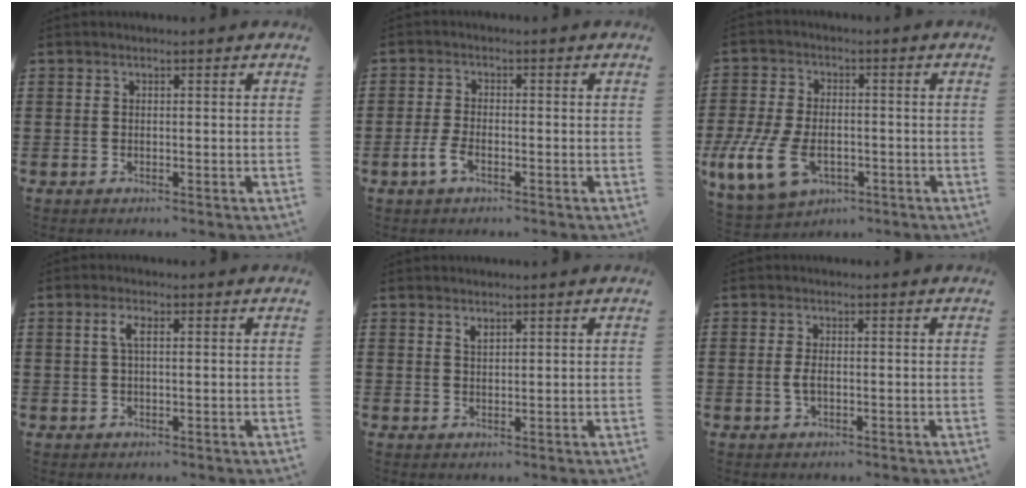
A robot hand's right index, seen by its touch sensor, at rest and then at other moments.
{"total": 3.0, "force": [-1.5, 1.2, 2.2], "torque": [-0.060, -0.004, -0.035]}
{"total": 8.1, "force": [-2.2, 4.4, 6.4], "torque": [-0.164, -0.013, -0.043]}
{"total": 2.6, "force": [0.6, 0.8, 2.4], "torque": [-0.049, 0.007, 0.008]}
{"total": 1.3, "force": [1.1, 0.5, 0.6], "torque": [-0.013, 0.002, 0.020]}
{"total": 1.9, "force": [-0.2, 0.7, 1.8], "torque": [-0.051, -0.007, -0.008]}